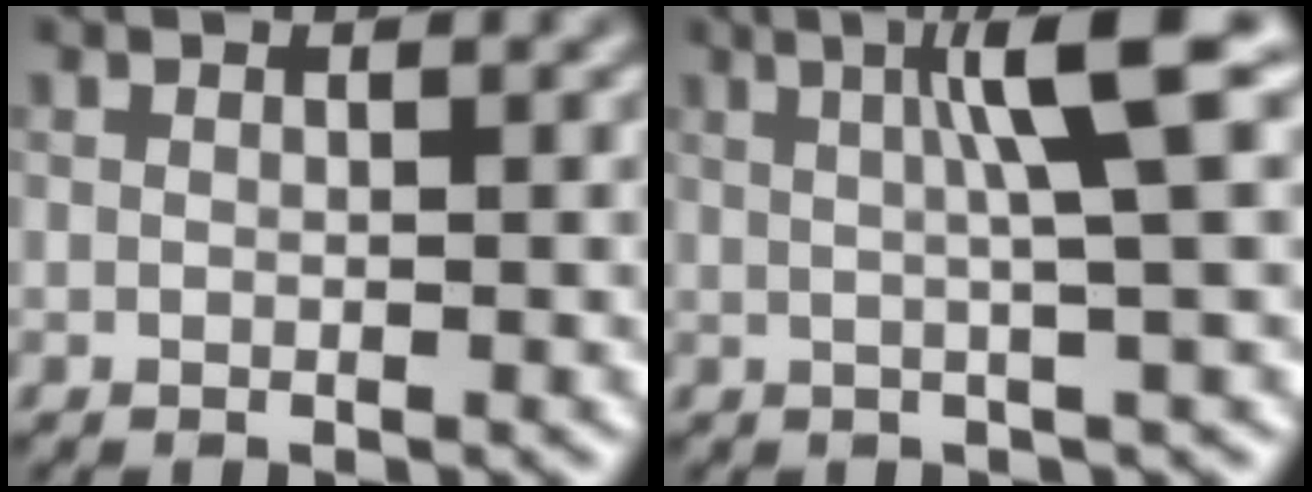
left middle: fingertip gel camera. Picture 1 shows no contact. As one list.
[{"total": 5.7, "force": [1.3, 0.6, 5.6], "torque": [-0.083, 0.017, 0.020]}]